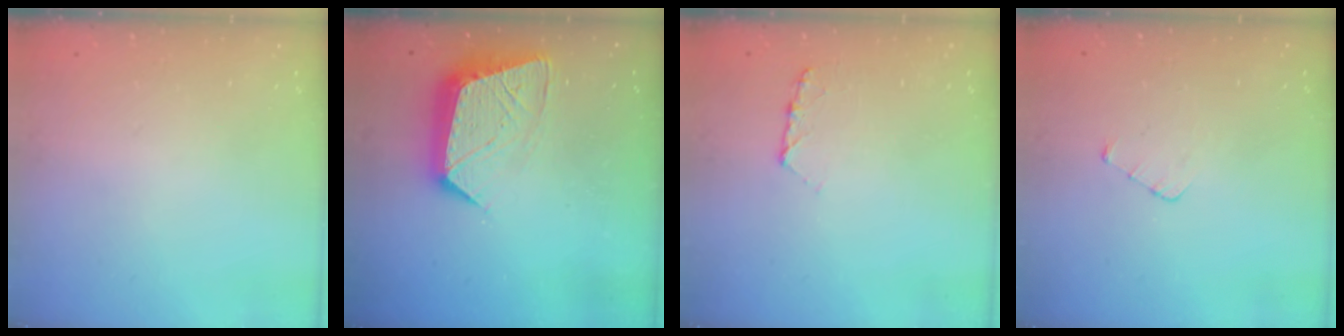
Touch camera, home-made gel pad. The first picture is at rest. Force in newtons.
{"total": 13.3, "press": 13.3, "slide": 1.0}
{"total": 6.4, "press": 6.4, "slide": 0.6}
{"total": 2.9, "press": 2.9, "slide": 0.3}